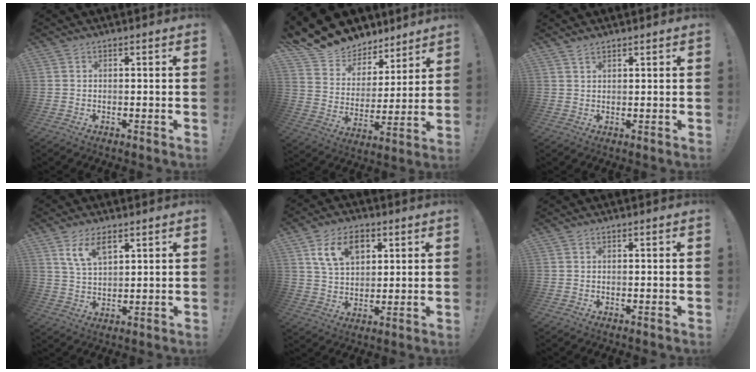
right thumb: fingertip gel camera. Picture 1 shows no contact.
{"total": 12.8, "force": [10.8, 6.5, 2.6], "torque": [-0.073, -0.083, 0.204]}
{"total": 0.7, "force": [0.7, 0.0, 0.1], "torque": [-0.001, -0.001, 0.014]}
{"total": 7.9, "force": [4.7, 3.6, 5.2], "torque": [-0.088, -0.017, 0.086]}
{"total": 11.9, "force": [5.7, 7.7, 7.0], "torque": [-0.105, -0.014, 0.107]}
{"total": 0.0}